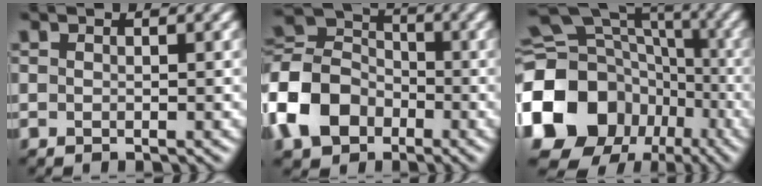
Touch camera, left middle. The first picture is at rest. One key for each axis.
{"total": 7.4, "fx": -2.8, "fy": 5.9, "fz": 3.4, "tx": -0.069, "ty": 0.019, "tz": -0.075}
{"total": 16.7, "fx": -5.5, "fy": 14.4, "fz": 6.5, "tx": -0.150, "ty": 0.002, "tz": -0.119}